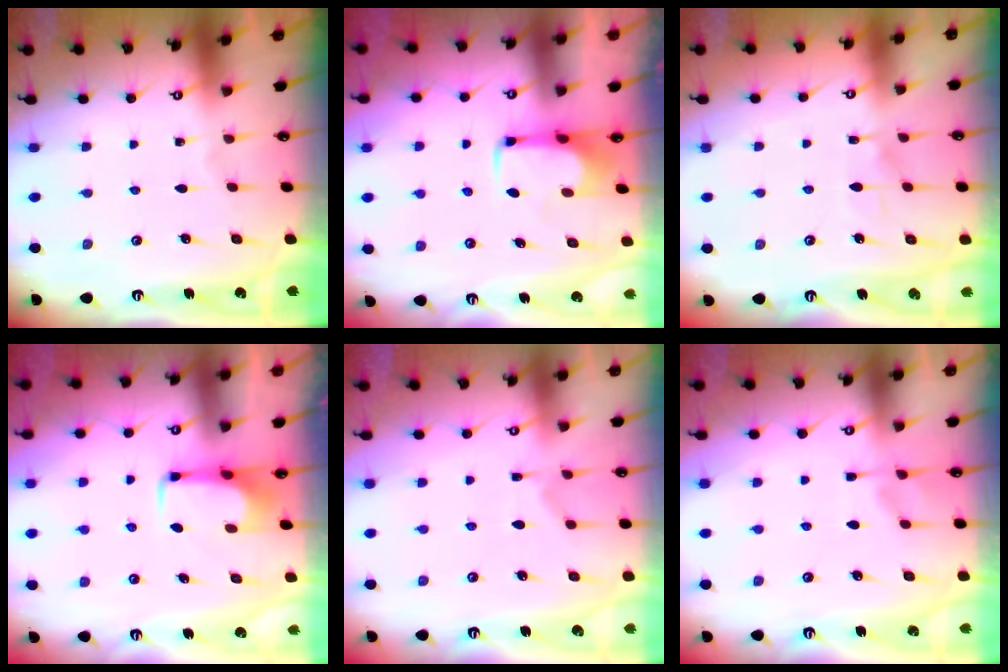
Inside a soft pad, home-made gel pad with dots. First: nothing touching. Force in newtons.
{"total": 1.6, "press": 1.5, "slide": 0.3}
{"total": 6.6, "press": 6.6, "slide": 0.7}
{"total": 1.6, "press": 1.5, "slide": 0.5}
{"total": 1.7, "press": 1.0, "slide": 1.3}
{"total": 0.9, "press": 0.2, "slide": 0.9}